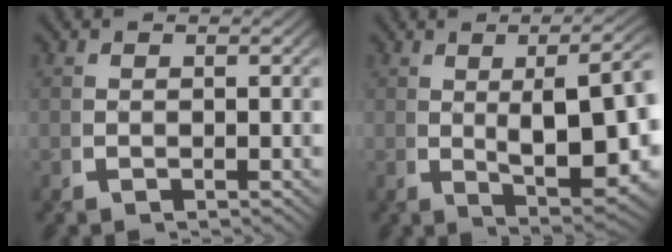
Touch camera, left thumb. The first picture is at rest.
{"total": 10.2, "force": [-0.7, 4.6, 9.1], "torque": [-0.142, -0.030, 0.019]}